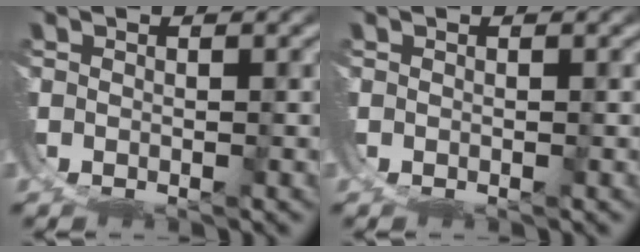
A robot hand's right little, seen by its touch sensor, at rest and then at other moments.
{"total": 0.0}